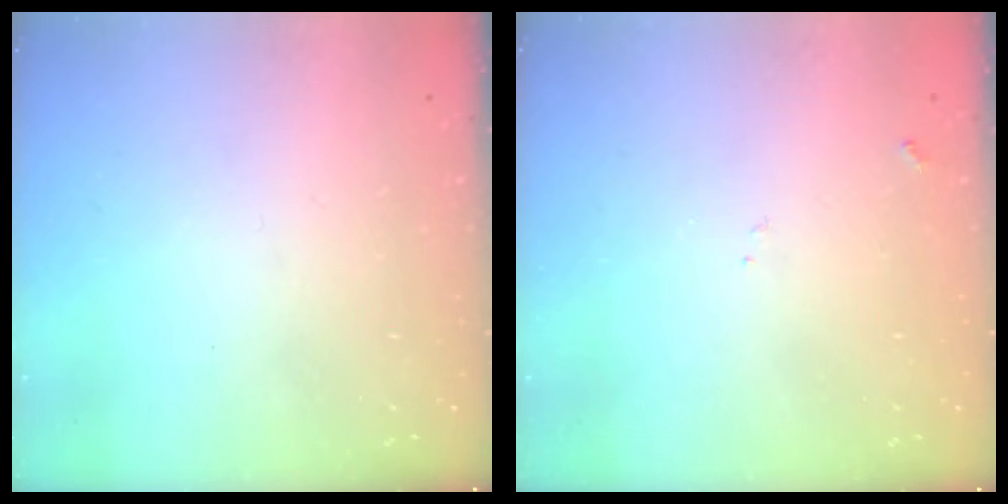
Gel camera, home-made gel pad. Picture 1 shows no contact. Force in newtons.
{"total": 8.1, "press": 8.0, "slide": 0.7}